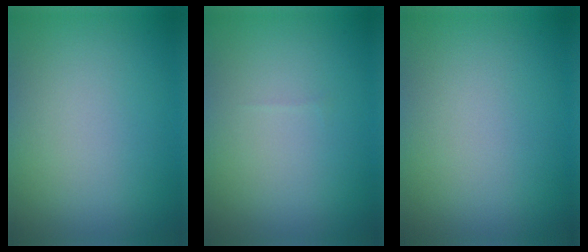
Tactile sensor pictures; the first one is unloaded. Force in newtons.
{"total": 0.0}
{"total": 0.0}